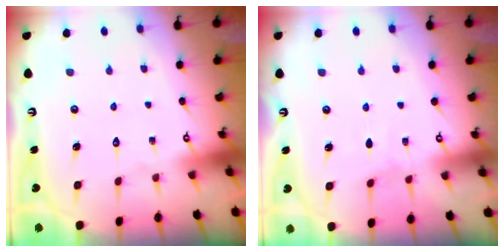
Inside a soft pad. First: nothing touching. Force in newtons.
{"total": 2.3, "press": 2.3, "slide": 0.3}